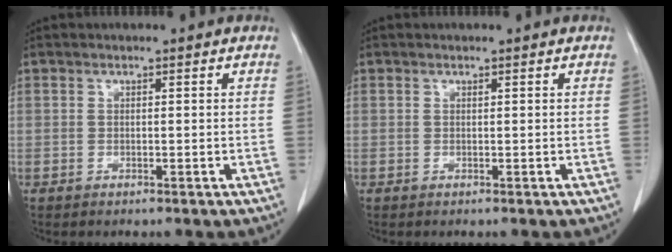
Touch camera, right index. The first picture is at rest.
{"total": 0.0}